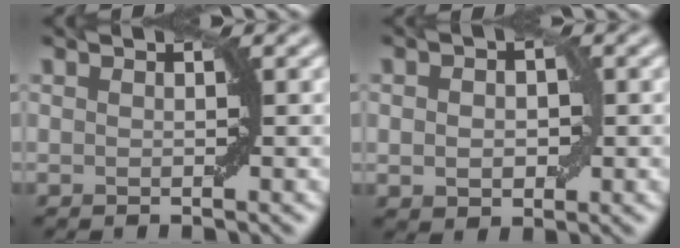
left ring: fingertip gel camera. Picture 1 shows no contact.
{"total": 2.6, "force": [0.0, 1.8, 1.9], "torque": [-0.026, 0.002, 0.001]}